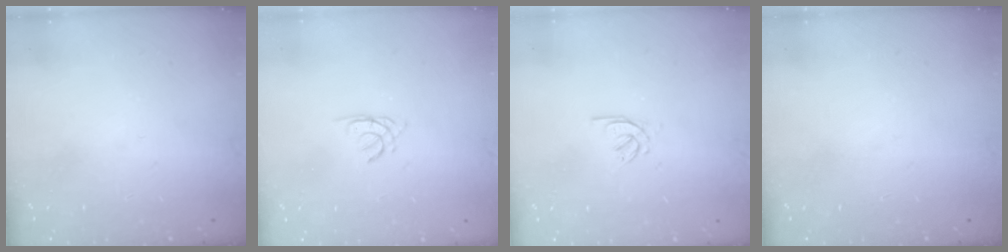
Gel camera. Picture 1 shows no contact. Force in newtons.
{"total": 0.5, "press": 0.4, "slide": 0.3}
{"total": 2.6, "press": 2.5, "slide": 0.7}
{"total": 0.0}